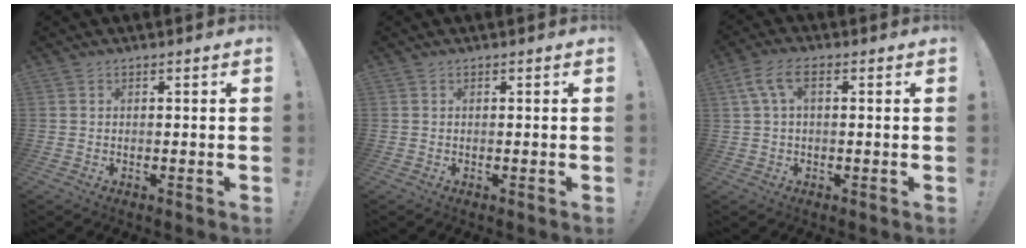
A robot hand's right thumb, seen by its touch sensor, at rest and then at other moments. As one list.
[{"total": 0.0}, {"total": 6.4, "force": [1.8, 3.1, 5.3], "torque": [-0.098, 0.003, 0.035]}]